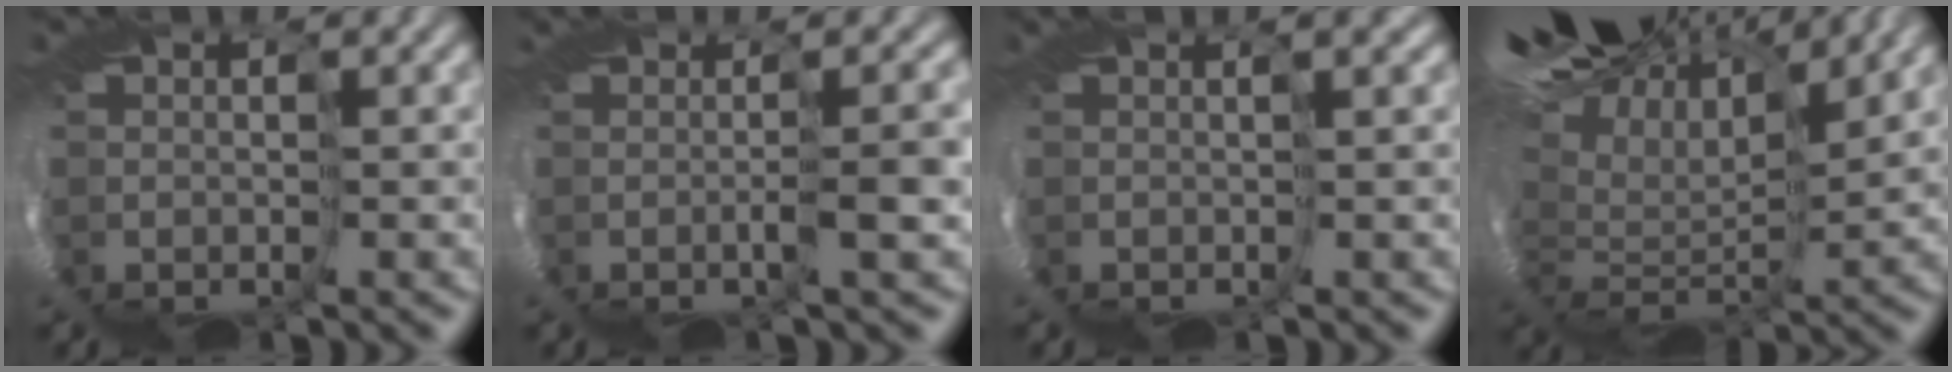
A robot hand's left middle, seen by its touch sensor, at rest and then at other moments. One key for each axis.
{"total": 4.4, "fx": 0.7, "fy": -4.3, "fz": -0.6, "tx": 0.003, "ty": 0.001, "tz": 0.008}
{"total": 3.3, "fx": -0.4, "fy": -2.7, "fz": -1.8, "tx": 0.024, "ty": -0.006, "tz": 0.007}
{"total": 13.1, "fx": 12.2, "fy": 1.2, "fz": 4.4, "tx": -0.138, "ty": 0.056, "tz": 0.191}